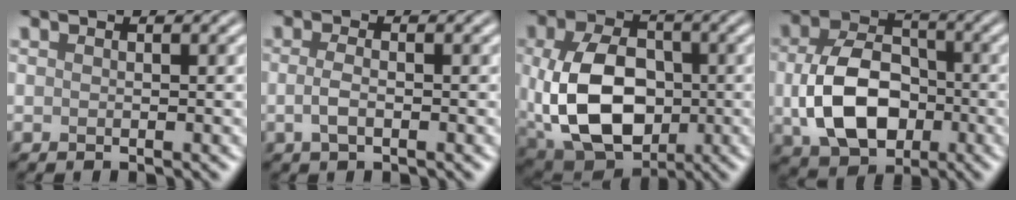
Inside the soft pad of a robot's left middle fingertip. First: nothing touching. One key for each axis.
{"total": 1.7, "fx": -0.4, "fy": 0.7, "fz": 1.5, "tx": -0.034, "ty": -0.001, "tz": -0.012}
{"total": 11.0, "fx": -0.7, "fy": 7.5, "fz": 7.9, "tx": -0.169, "ty": -0.009, "tz": -0.009}
{"total": 8.6, "fx": -1.1, "fy": 6.2, "fz": 6.0, "tx": -0.125, "ty": -0.003, "tz": -0.019}